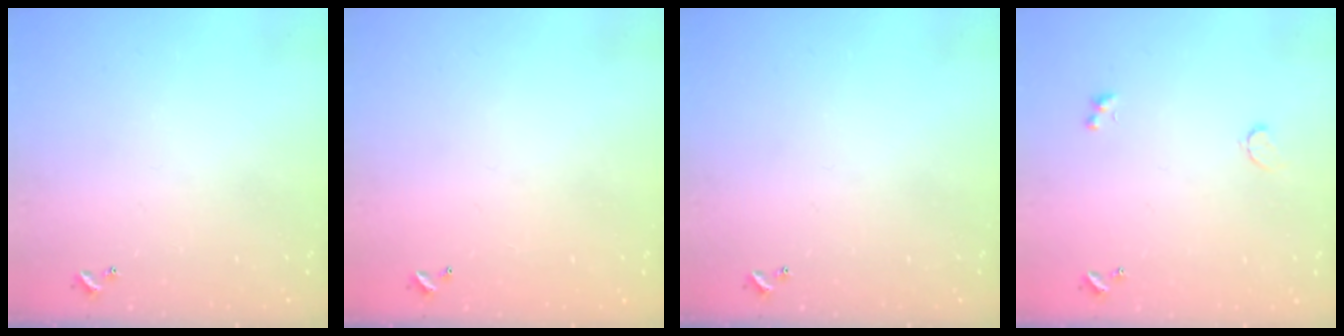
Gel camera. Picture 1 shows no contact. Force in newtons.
{"total": 2.7, "press": 2.7, "slide": 0.1}
{"total": 0.0}
{"total": 1.3, "press": 1.2, "slide": 0.6}